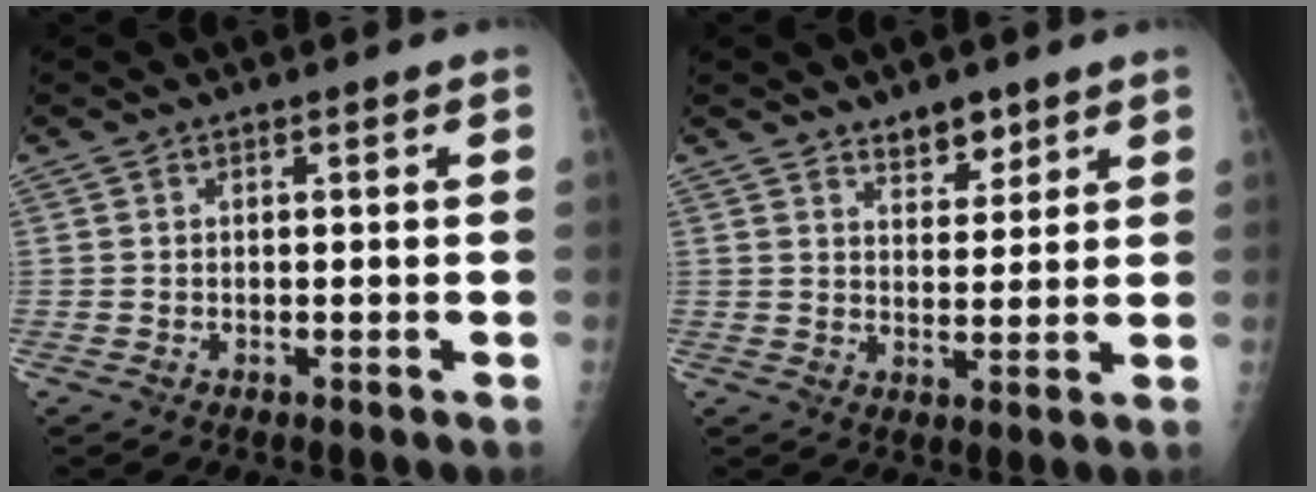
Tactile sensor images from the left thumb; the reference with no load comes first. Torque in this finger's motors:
{"motor_torque": [0.75, 0.24, 0.47, -0.09, 0.00]}